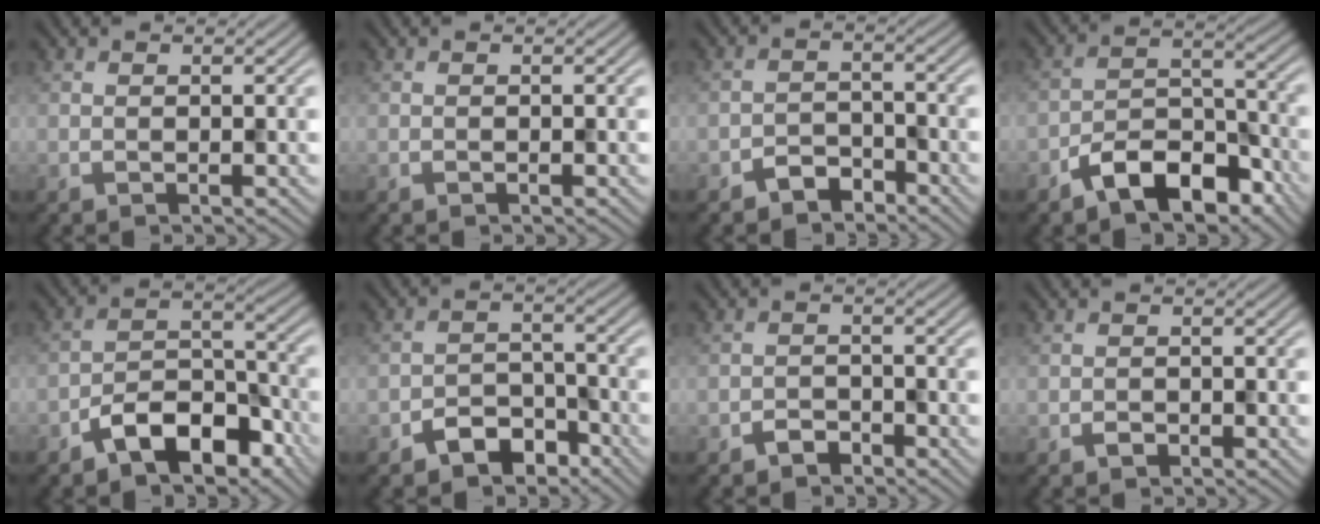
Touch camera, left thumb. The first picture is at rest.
{"total": 0.0}
{"total": 3.1, "force": [-2.5, 1.5, 1.0], "torque": [-0.013, 0.006, -0.054]}
{"total": 8.2, "force": [-5.5, 4.0, 4.6], "torque": [-0.073, 0.004, -0.112]}
{"total": 8.0, "force": [-5.2, 4.0, 4.6], "torque": [-0.071, 0.007, -0.105]}
{"total": 5.1, "force": [-3.6, 2.9, 2.2], "torque": [-0.037, 0.004, -0.071]}
{"total": 2.1, "force": [-1.6, 1.1, 0.7], "torque": [-0.007, 0.004, -0.035]}
{"total": 1.0, "force": [-0.7, 0.7, 0.4], "torque": [-0.006, -0.001, -0.013]}